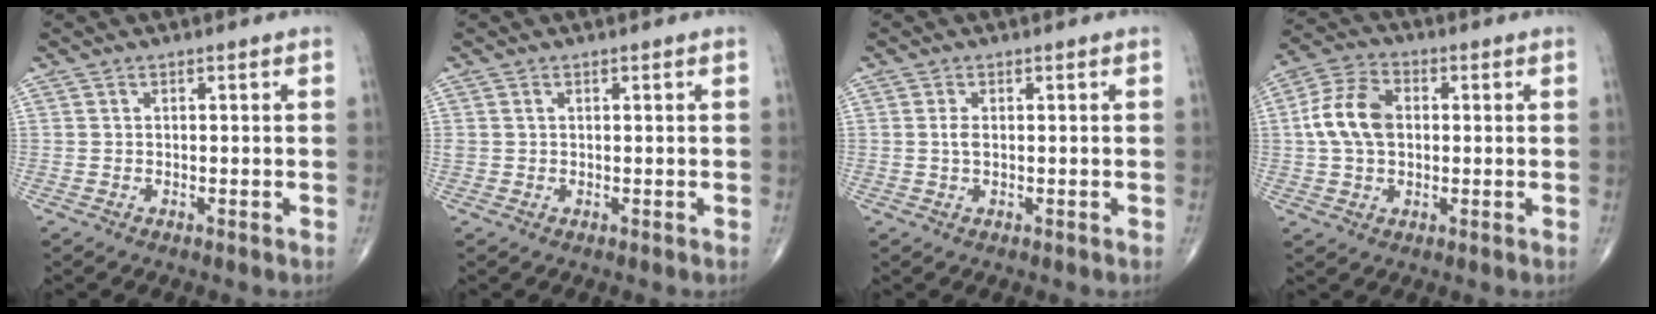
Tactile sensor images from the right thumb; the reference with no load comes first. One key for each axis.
{"total": 0.7, "fx": 0.2, "fy": 0.5, "fz": 0.4, "tx": -0.007, "ty": 0.004, "tz": 0.005}
{"total": 1.5, "fx": 0.1, "fy": 0.7, "fz": 1.3, "tx": -0.025, "ty": 0.001, "tz": 0.002}
{"total": 10.0, "fx": 0.7, "fy": 6.8, "fz": 7.3, "tx": -0.137, "ty": 0.021, "tz": 0.008}